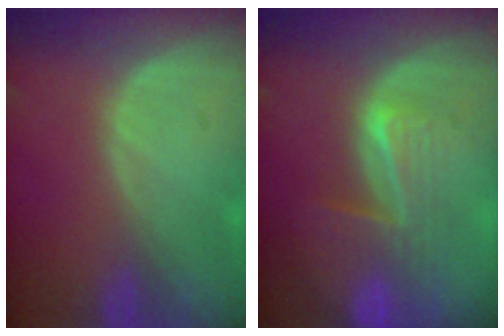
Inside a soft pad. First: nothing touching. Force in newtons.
{"total": 7.8, "press": 7.2, "slide": 3.1}